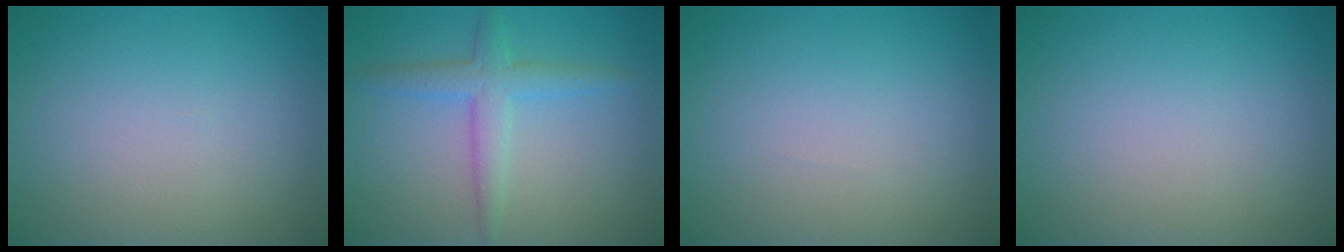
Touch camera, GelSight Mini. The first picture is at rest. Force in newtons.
{"total": 3.0, "press": 3.0, "slide": 0.1}
{"total": 0.0}
{"total": 0.0}